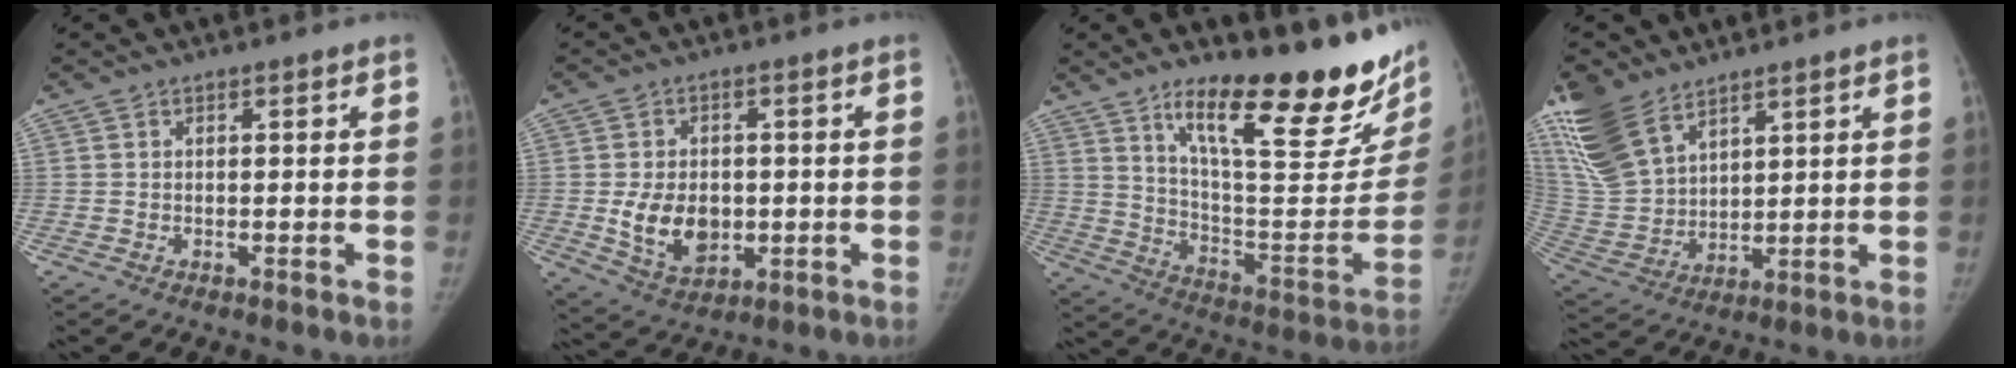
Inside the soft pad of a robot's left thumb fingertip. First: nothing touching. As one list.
[{"total": 9.5, "force": [-0.8, 6.9, 6.5], "torque": [-0.088, -0.008, 0.001]}, {"total": 29.6, "force": [18.5, 8.2, 21.6], "torque": [-0.267, -0.087, 0.287]}, {"total": 16.0, "force": [10.5, 8.5, 8.5], "torque": [-0.178, -0.034, 0.222]}]